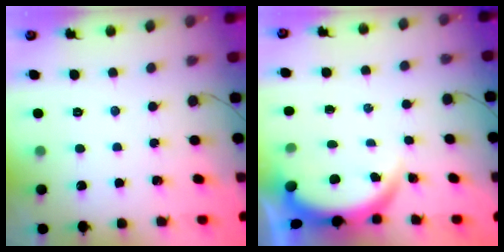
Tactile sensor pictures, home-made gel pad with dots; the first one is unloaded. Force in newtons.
{"total": 3.7, "press": 3.7, "slide": 0.1}